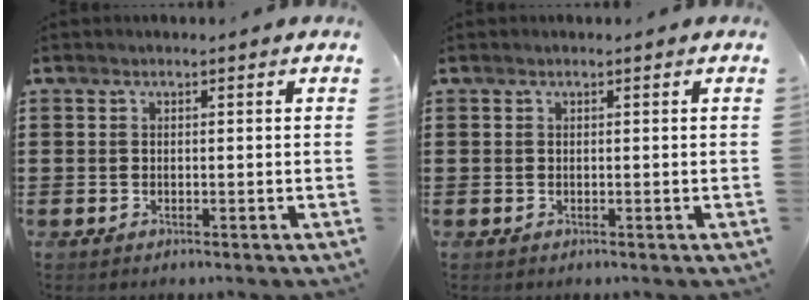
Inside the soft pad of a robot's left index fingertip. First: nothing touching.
{"total": 0.0}